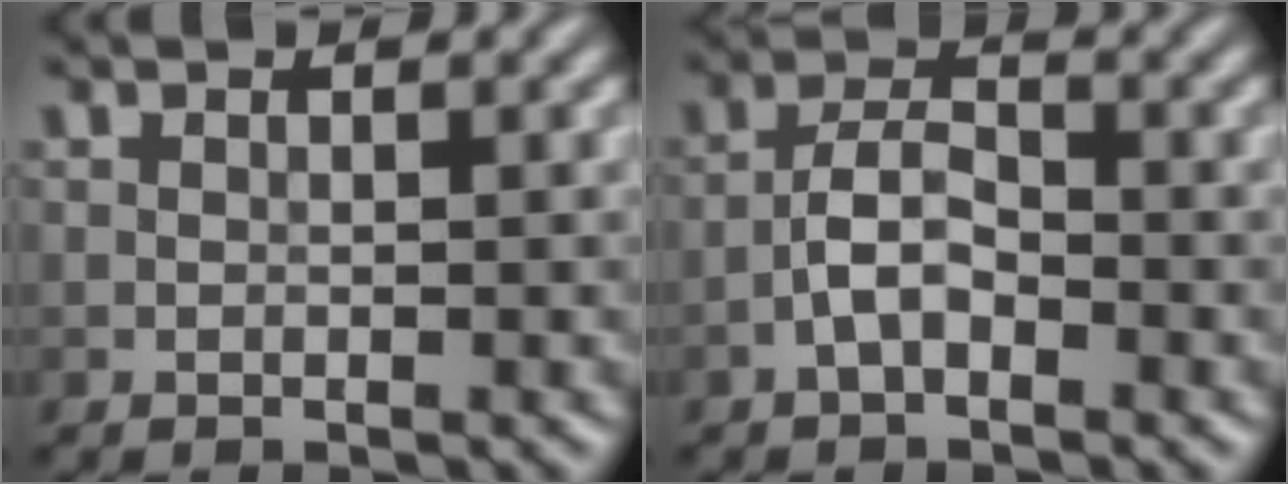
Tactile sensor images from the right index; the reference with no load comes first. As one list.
[{"total": 3.0, "force": [-1.5, 1.3, 2.2], "torque": [-0.041, 0.011, -0.035]}]